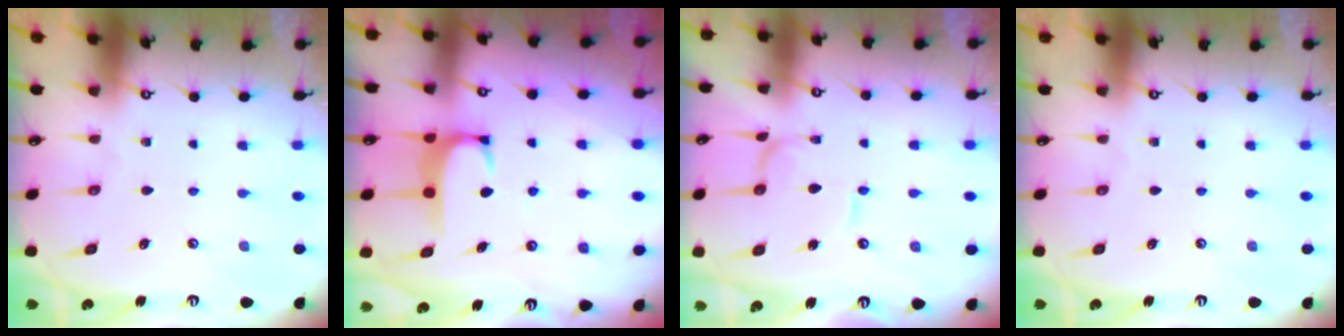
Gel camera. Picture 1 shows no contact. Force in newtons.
{"total": 2.0, "press": 2.0, "slide": 0.5}
{"total": 0.6, "press": 0.6, "slide": 0.1}
{"total": 0.0}